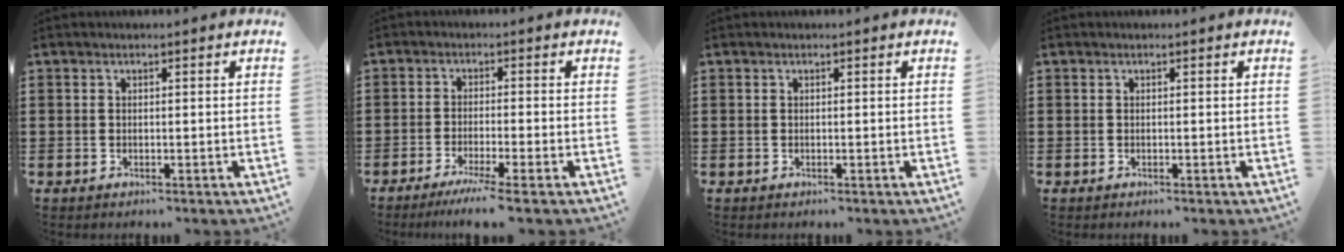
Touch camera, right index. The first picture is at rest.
{"total": 3.7, "force": [-2.8, -0.6, 2.4], "torque": [-0.053, -0.017, -0.054]}
{"total": 0.0}
{"total": 0.0}